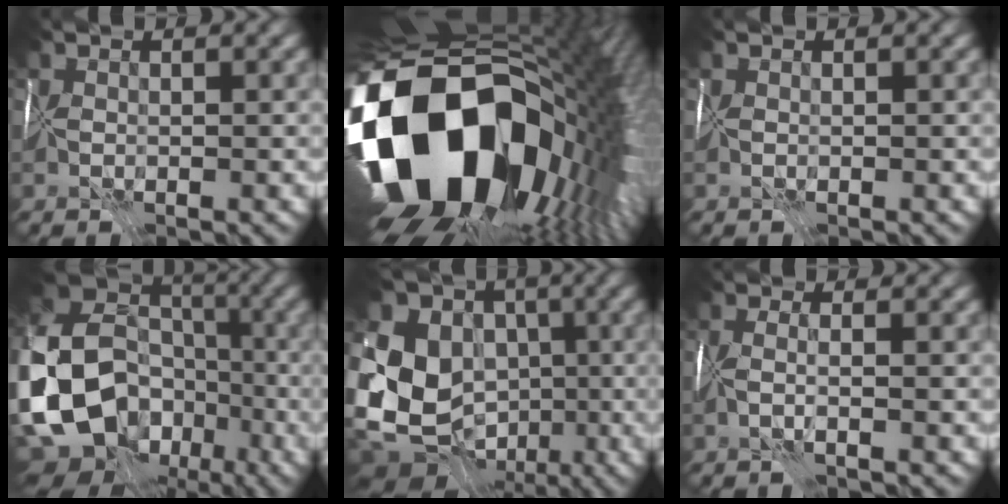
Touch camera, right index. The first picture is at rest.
{"total": 20.8, "force": [-2.3, 13.9, 15.3], "torque": [-0.307, -0.056, -0.015]}
{"total": 0.0}
{"total": 17.7, "force": [-6.2, 14.3, 8.3], "torque": [-0.199, -0.025, -0.105]}
{"total": 17.9, "force": [-1.4, 15.9, 8.2], "torque": [-0.190, 0.010, -0.042]}
{"total": 1.3, "force": [-0.6, -0.2, 1.2], "torque": [-0.012, -0.006, -0.012]}